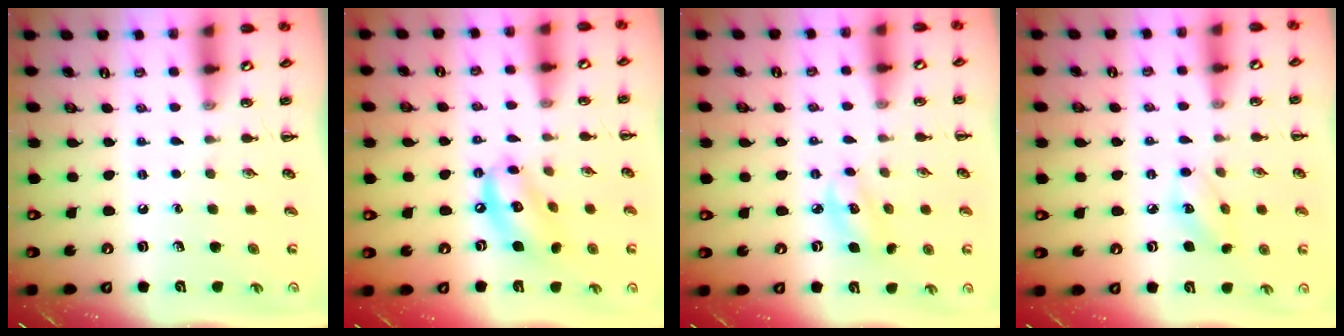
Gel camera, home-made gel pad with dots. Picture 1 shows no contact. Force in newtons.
{"total": 11.4, "press": 11.2, "slide": 1.8}
{"total": 4.5, "press": 4.5, "slide": 0.7}
{"total": 5.9, "press": 5.8, "slide": 1.1}